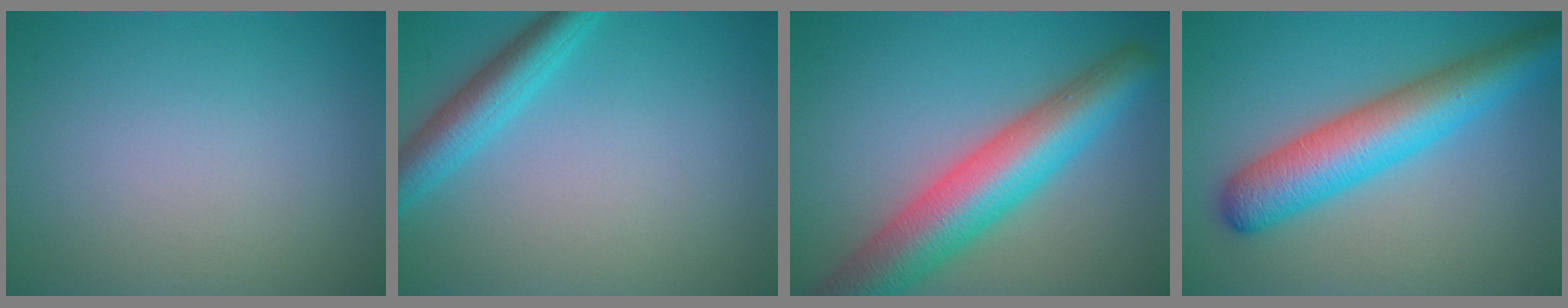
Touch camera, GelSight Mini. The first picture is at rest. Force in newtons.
{"total": 3.9, "press": 3.9, "slide": 0.1}
{"total": 9.1, "press": 9.1, "slide": 0.2}
{"total": 7.8, "press": 7.8, "slide": 0.3}